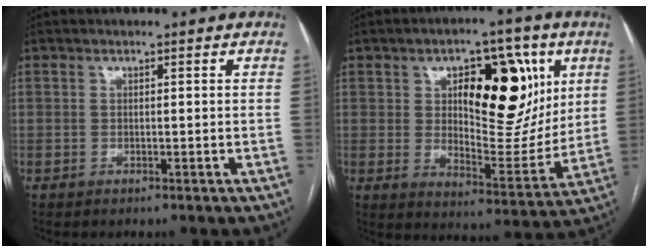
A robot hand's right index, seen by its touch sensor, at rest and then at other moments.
{"total": 17.5, "force": [5.7, 7.5, 14.8], "torque": [-0.200, 0.009, 0.093]}